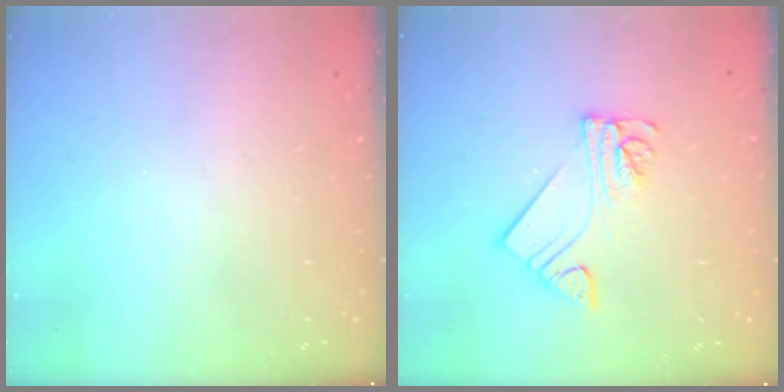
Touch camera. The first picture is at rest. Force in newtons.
{"total": 9.7, "press": 9.7, "slide": 0.9}